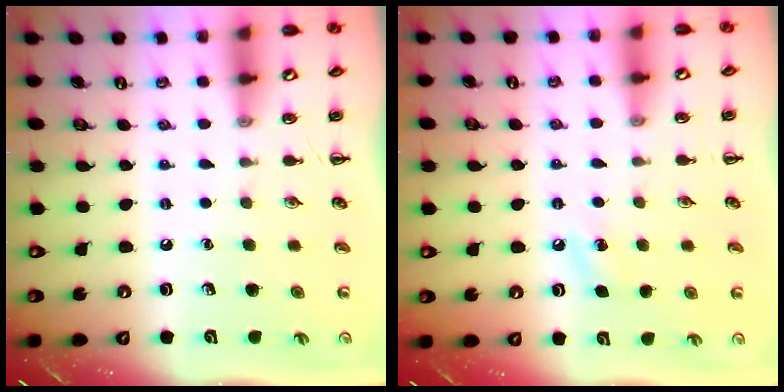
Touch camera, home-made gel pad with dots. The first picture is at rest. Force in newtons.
{"total": 4.5, "press": 4.3, "slide": 1.2}